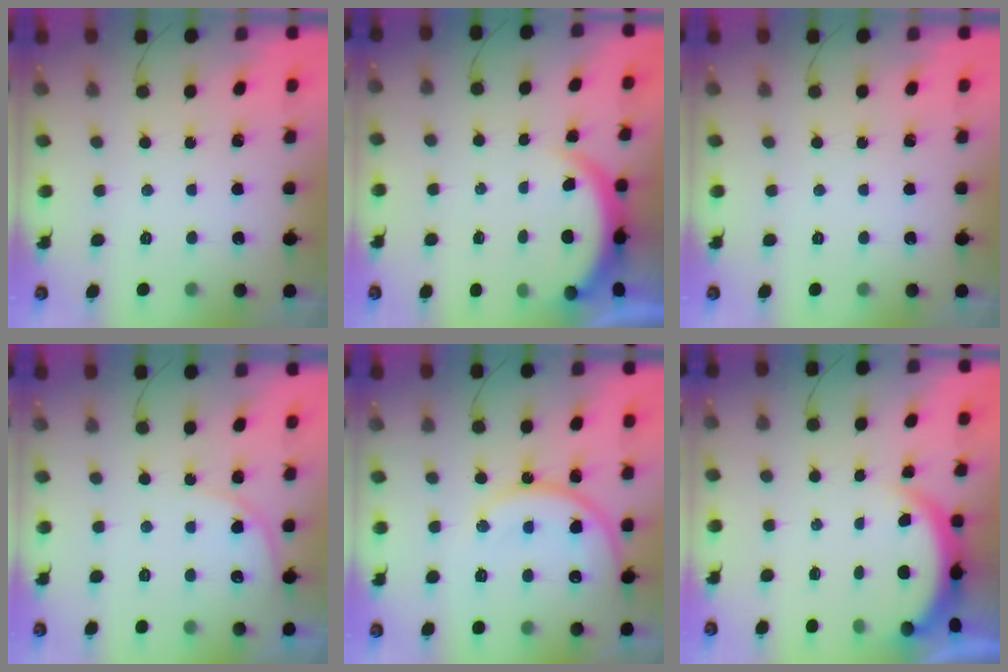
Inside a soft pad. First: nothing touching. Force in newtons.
{"total": 5.1, "press": 5.0, "slide": 0.4}
{"total": 0.0}
{"total": 5.4, "press": 5.4, "slide": 0.6}
{"total": 14.7, "press": 14.6, "slide": 1.3}
{"total": 4.9, "press": 4.9, "slide": 0.4}